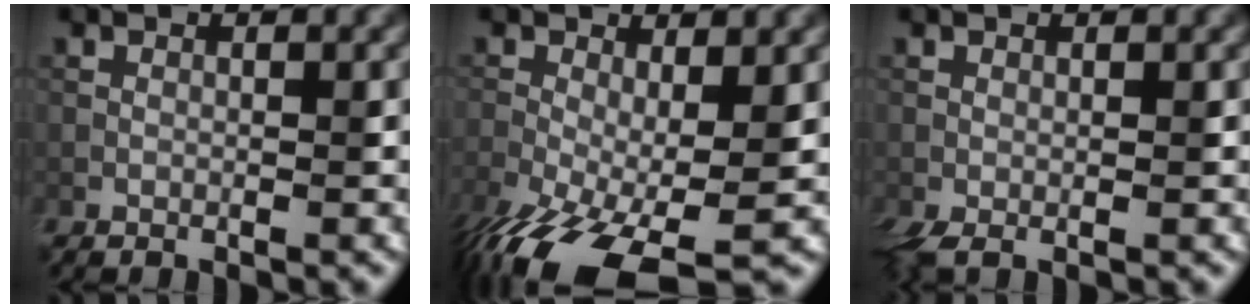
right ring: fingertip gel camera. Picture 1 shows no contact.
{"total": 11.8, "force": [-5.5, 4.5, 9.3], "torque": [-0.191, -0.048, -0.083]}
{"total": 1.9, "force": [-0.2, 0.7, 1.7], "torque": [-0.037, -0.001, -0.005]}